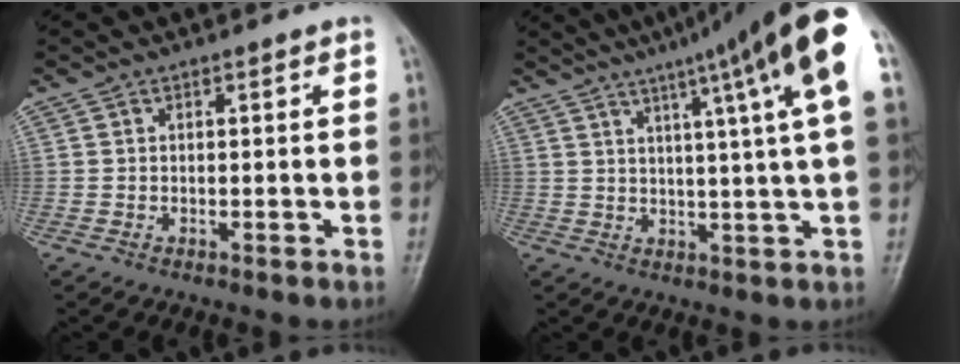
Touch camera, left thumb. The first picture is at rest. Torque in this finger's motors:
{"motor_torque": [0.88, 0.80, 1.85, -0.91, 0.36]}